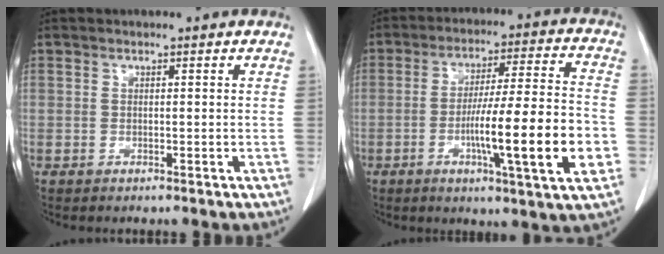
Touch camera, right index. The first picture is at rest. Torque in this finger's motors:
{"motor_torque": [1.89, -0.25, 1.05, 0.15]}